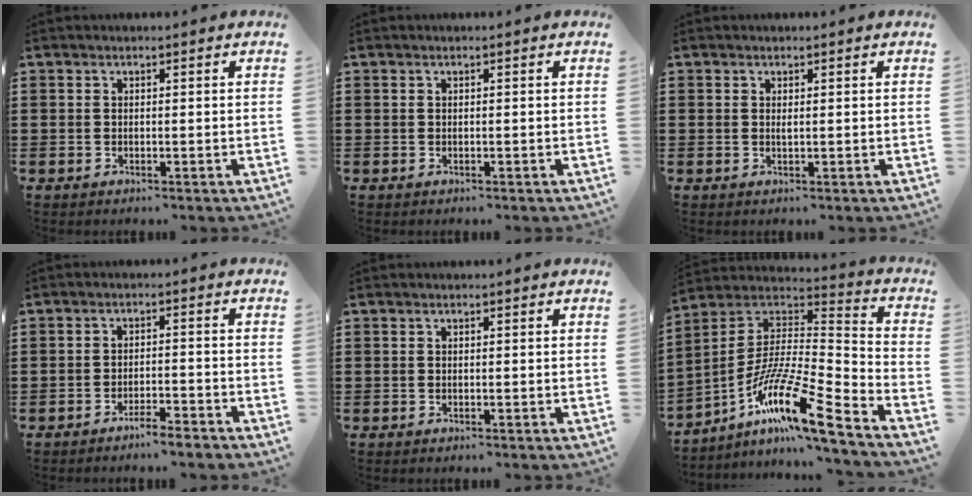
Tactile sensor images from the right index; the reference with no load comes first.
{"total": 0.0}
{"total": 0.6, "force": [0.3, 0.1, 0.5], "torque": [-0.011, 0.000, 0.005]}
{"total": 3.0, "force": [-2.8, 0.0, 0.9], "torque": [-0.016, 0.002, -0.057]}
{"total": 0.0}
{"total": 15.1, "force": [-9.8, 1.8, 11.4], "torque": [-0.214, -0.002, -0.183]}